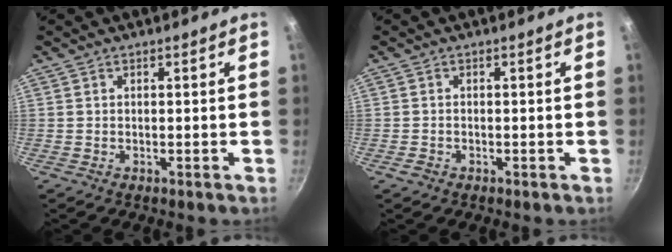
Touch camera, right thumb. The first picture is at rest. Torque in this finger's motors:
{"motor_torque": [0.23, 0.01, 0.01, -0.28, -0.02]}